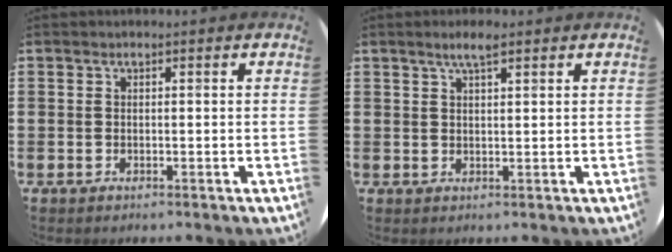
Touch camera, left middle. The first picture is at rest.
{"total": 3.2, "force": [2.3, 0.6, 2.2], "torque": [-0.047, 0.005, 0.039]}